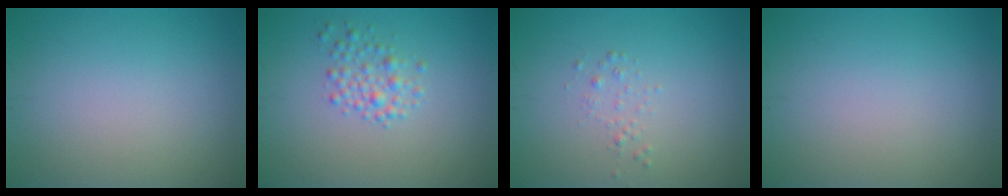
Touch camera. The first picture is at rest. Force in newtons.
{"total": 2.1, "press": 2.1, "slide": 0.1}
{"total": 0.8, "press": 0.8, "slide": 0.1}
{"total": 0.0}